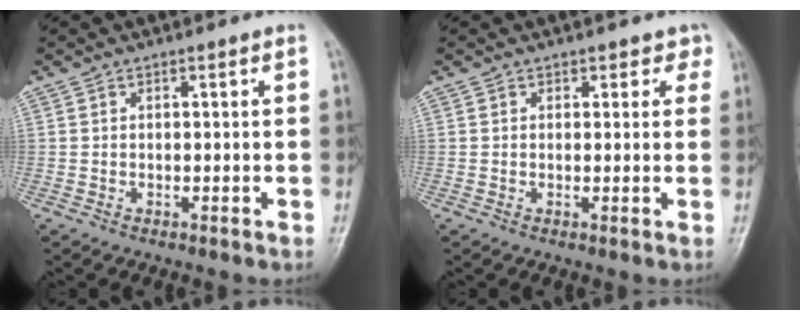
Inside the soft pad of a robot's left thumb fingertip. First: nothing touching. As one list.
[{"total": 2.1, "force": [1.2, 1.6, 0.7], "torque": [0.022, -0.002, 0.007]}]